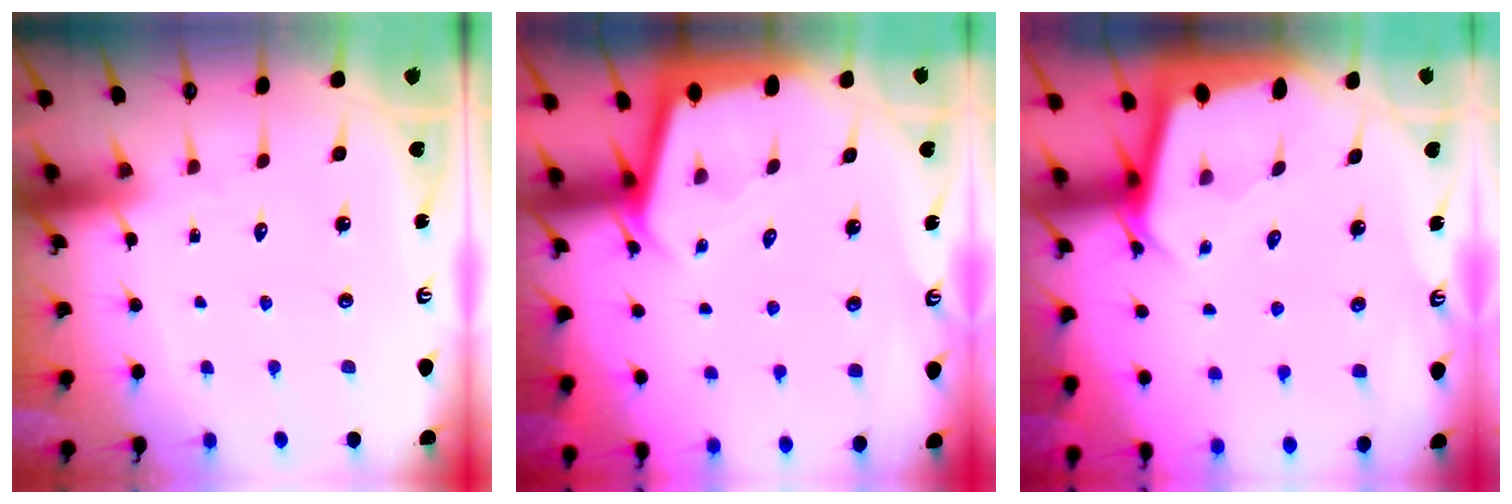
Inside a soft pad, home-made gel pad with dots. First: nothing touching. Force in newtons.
{"total": 2.5, "press": 2.5, "slide": 0.1}
{"total": 2.8, "press": 2.8, "slide": 0.0}